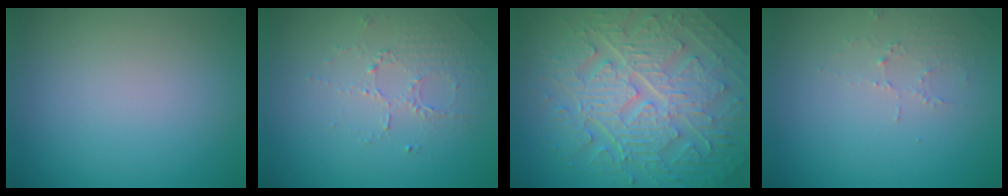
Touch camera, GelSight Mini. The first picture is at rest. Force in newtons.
{"total": 1.7, "press": 1.2, "slide": 1.2}
{"total": 10.0, "press": 6.8, "slide": 7.3}
{"total": 1.5, "press": 1.5, "slide": 0.2}